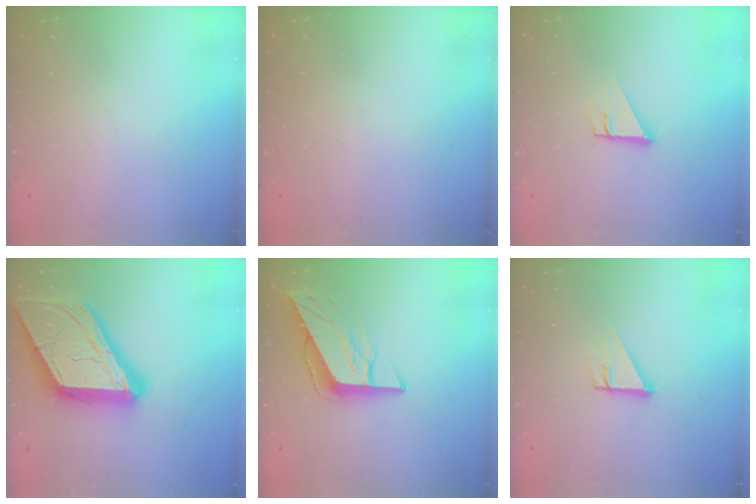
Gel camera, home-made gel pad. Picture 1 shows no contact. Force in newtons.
{"total": 1.6, "press": 1.6, "slide": 0.1}
{"total": 3.1, "press": 3.1, "slide": 0.1}
{"total": 24.3, "press": 24.2, "slide": 2.6}
{"total": 9.9, "press": 9.9, "slide": 0.9}
{"total": 4.3, "press": 4.3, "slide": 0.4}